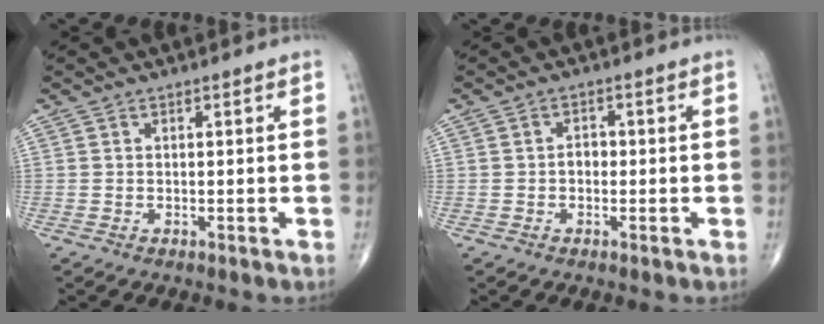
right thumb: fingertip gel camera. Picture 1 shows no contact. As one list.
[{"total": 1.8, "force": [-0.4, 1.3, 1.2], "torque": [-0.008, 0.006, -0.010]}]